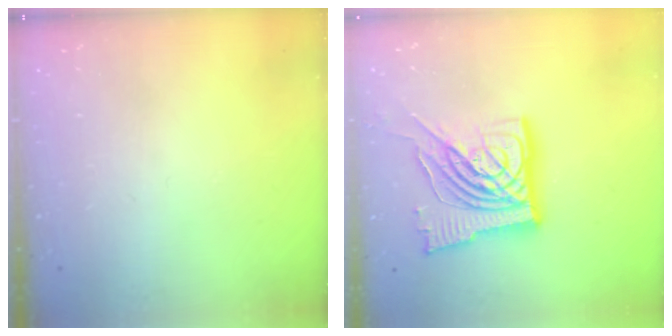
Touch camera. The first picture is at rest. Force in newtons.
{"total": 19.1, "press": 18.9, "slide": 2.7}